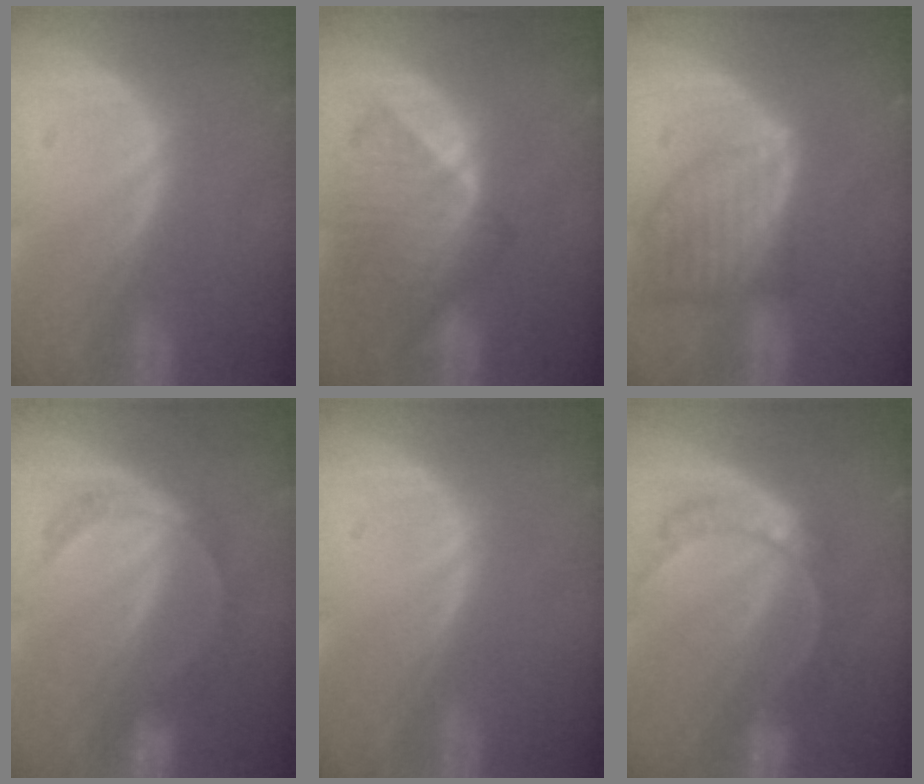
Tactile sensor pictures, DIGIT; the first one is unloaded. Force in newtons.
{"total": 8.9, "press": 8.0, "slide": 3.7}
{"total": 8.2, "press": 7.4, "slide": 3.4}
{"total": 5.2, "press": 4.9, "slide": 1.7}
{"total": 0.0}
{"total": 7.8, "press": 6.6, "slide": 4.3}